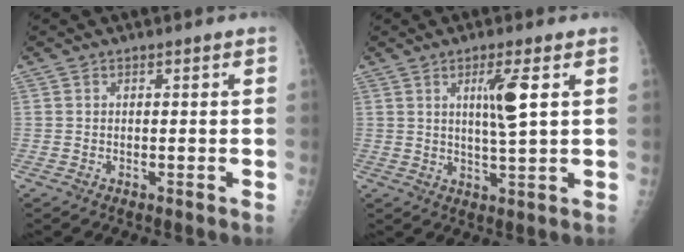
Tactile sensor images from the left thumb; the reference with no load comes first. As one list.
[{"total": 6.6, "force": [2.2, 0.6, 6.2], "torque": [-0.112, -0.018, 0.041]}]